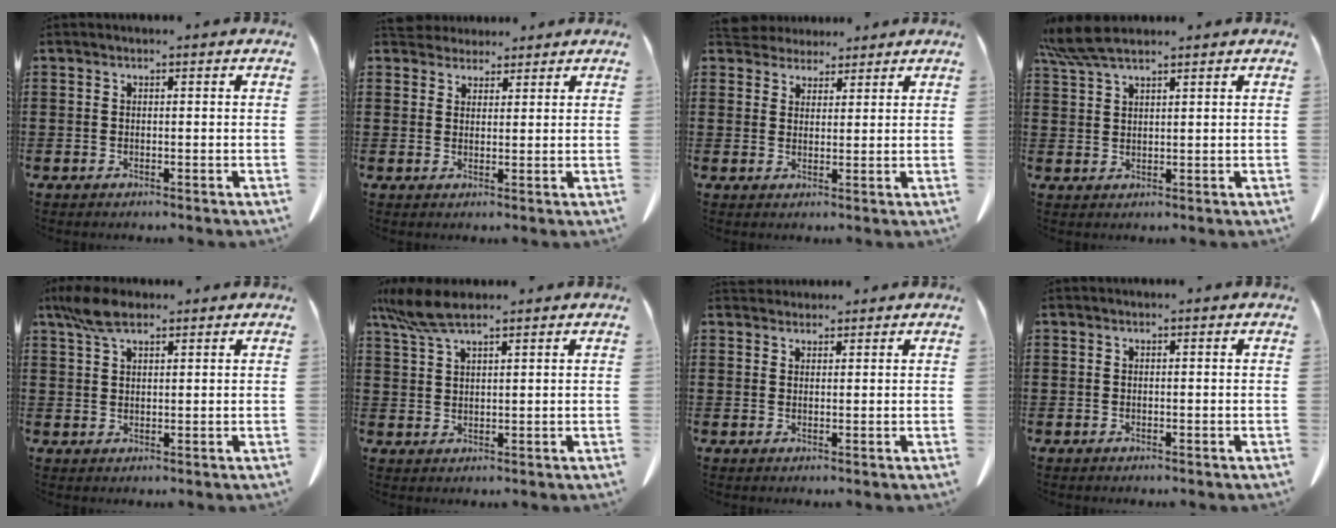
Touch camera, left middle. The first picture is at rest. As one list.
[{"total": 3.3, "force": [3.1, 1.0, 0.1], "torque": [-0.004, -0.009, 0.061]}, {"total": 3.5, "force": [3.3, 1.1, -0.1], "torque": [-0.009, -0.005, 0.065]}, {"total": 5.7, "force": [4.6, 0.9, 3.3], "torque": [-0.083, -0.009, 0.084]}, {"total": 5.6, "force": [3.7, 2.0, 3.7], "torque": [-0.082, 0.002, 0.071]}, {"total": 6.1, "force": [4.5, 1.2, 3.9], "torque": [-0.095, -0.006, 0.083]}, {"total": 1.8, "force": [1.7, 0.6, 0.1], "torque": [-0.007, 0.000, 0.036]}, {"total": 0.0}]